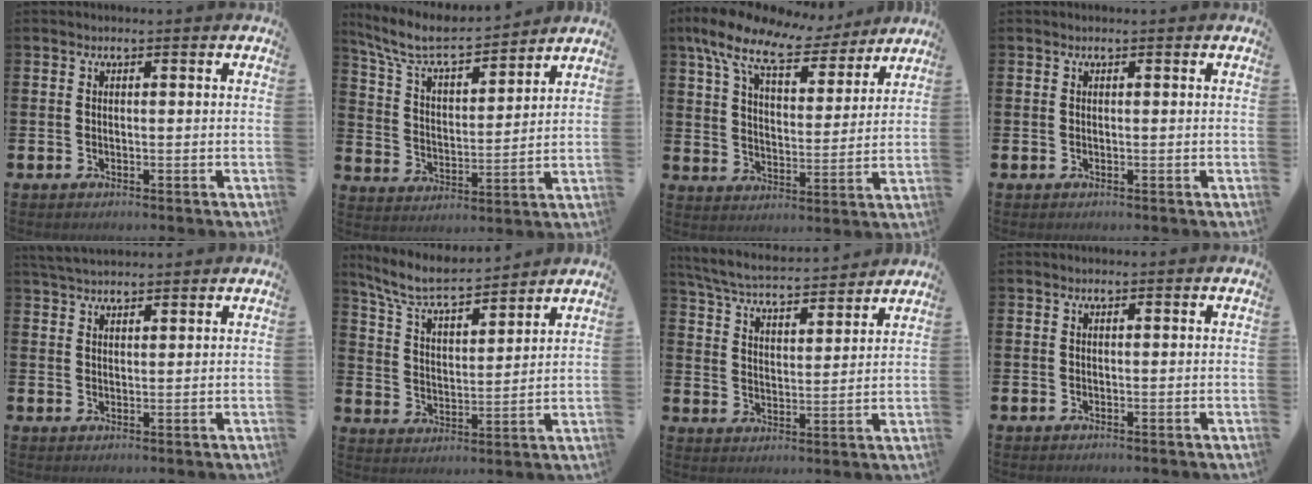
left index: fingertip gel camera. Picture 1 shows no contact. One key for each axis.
{"total": 8.5, "fx": 7.7, "fy": 1.7, "fz": 3.2, "tx": -0.101, "ty": -0.048, "tz": 0.135}
{"total": 11.9, "fx": 9.7, "fy": 4.2, "fz": 5.4, "tx": -0.126, "ty": -0.051, "tz": 0.170}
{"total": 0.0}
{"total": 3.6, "fx": 3.4, "fy": 0.8, "fz": 0.9, "tx": -0.024, "ty": -0.009, "tz": 0.064}
{"total": 7.7, "fx": 7.1, "fy": 1.2, "fz": 2.7, "tx": -0.087, "ty": -0.041, "tz": 0.125}
{"total": 5.5, "fx": 5.3, "fy": 0.7, "fz": 1.3, "tx": -0.054, "ty": -0.040, "tz": 0.089}
{"total": 0.0}